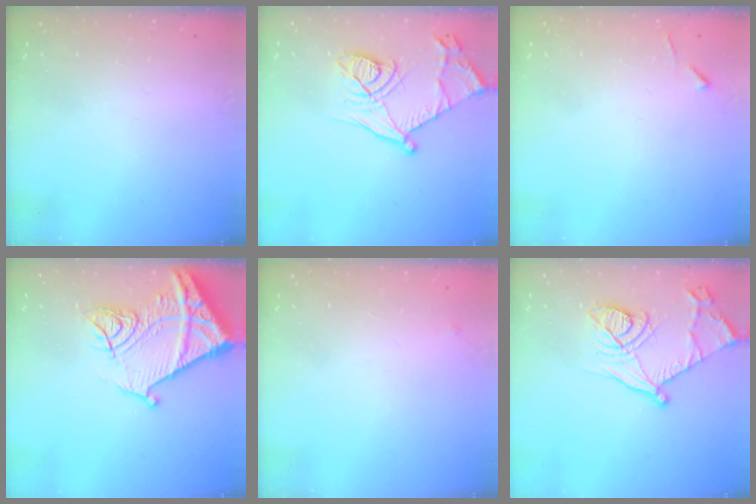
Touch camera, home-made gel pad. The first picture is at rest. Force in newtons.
{"total": 16.2, "press": 16.2, "slide": 1.4}
{"total": 4.3, "press": 4.3, "slide": 0.6}
{"total": 18.1, "press": 18.0, "slide": 1.9}
{"total": 2.5, "press": 2.4, "slide": 0.4}
{"total": 16.2, "press": 16.2, "slide": 1.4}